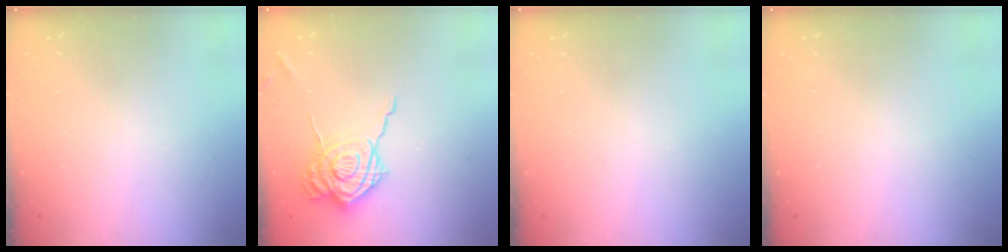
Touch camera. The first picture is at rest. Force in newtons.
{"total": 16.3, "press": 16.3, "slide": 1.1}
{"total": 0.0}
{"total": 0.0}